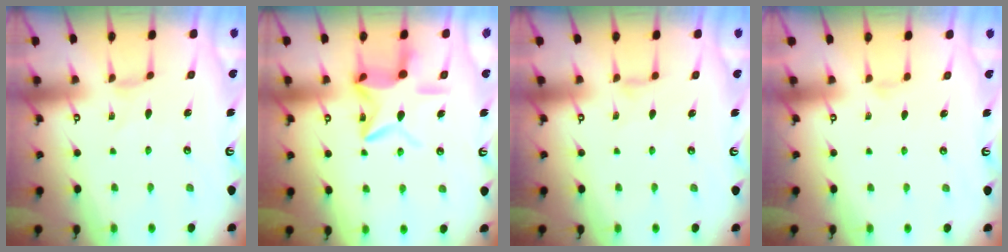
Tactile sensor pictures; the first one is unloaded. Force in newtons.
{"total": 15.2, "press": 15.2, "slide": 1.1}
{"total": 2.1, "press": 2.0, "slide": 0.4}
{"total": 1.8, "press": 1.8, "slide": 0.3}